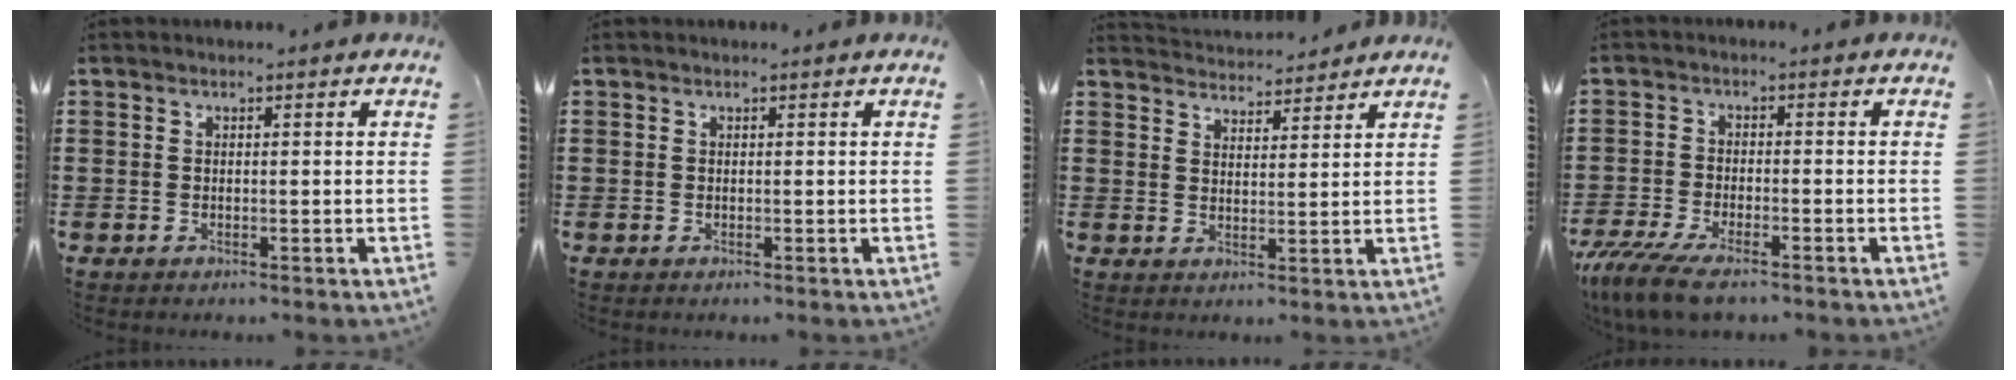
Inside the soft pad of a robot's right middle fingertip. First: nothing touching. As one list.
[{"total": 0.0}, {"total": 3.5, "force": [3.4, 0.2, -0.4], "torque": [-0.002, -0.019, 0.063]}, {"total": 5.9, "force": [-4.8, 1.3, 3.2], "torque": [-0.087, -0.013, -0.097]}]